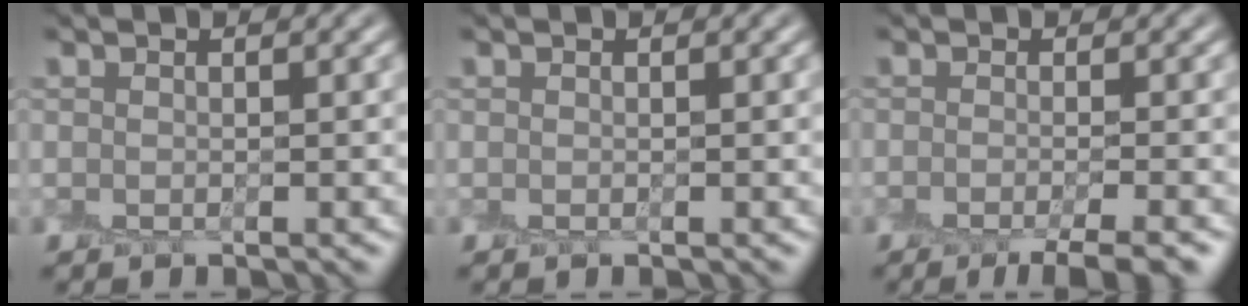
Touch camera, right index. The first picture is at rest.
{"total": 0.0}
{"total": 4.0, "force": [-2.6, 0.6, 3.0], "torque": [-0.029, -0.006, -0.038]}